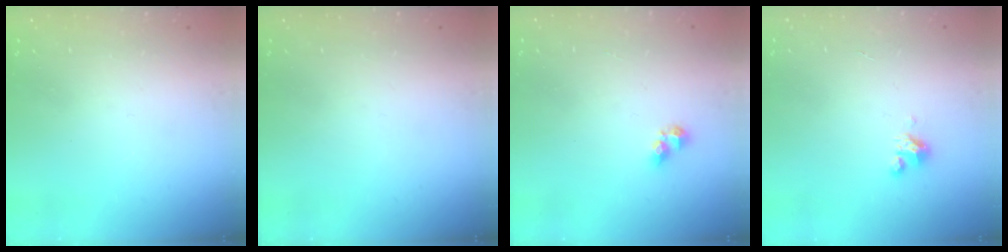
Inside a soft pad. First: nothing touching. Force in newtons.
{"total": 0.0}
{"total": 4.9, "press": 4.8, "slide": 0.6}
{"total": 2.5, "press": 2.5, "slide": 0.2}